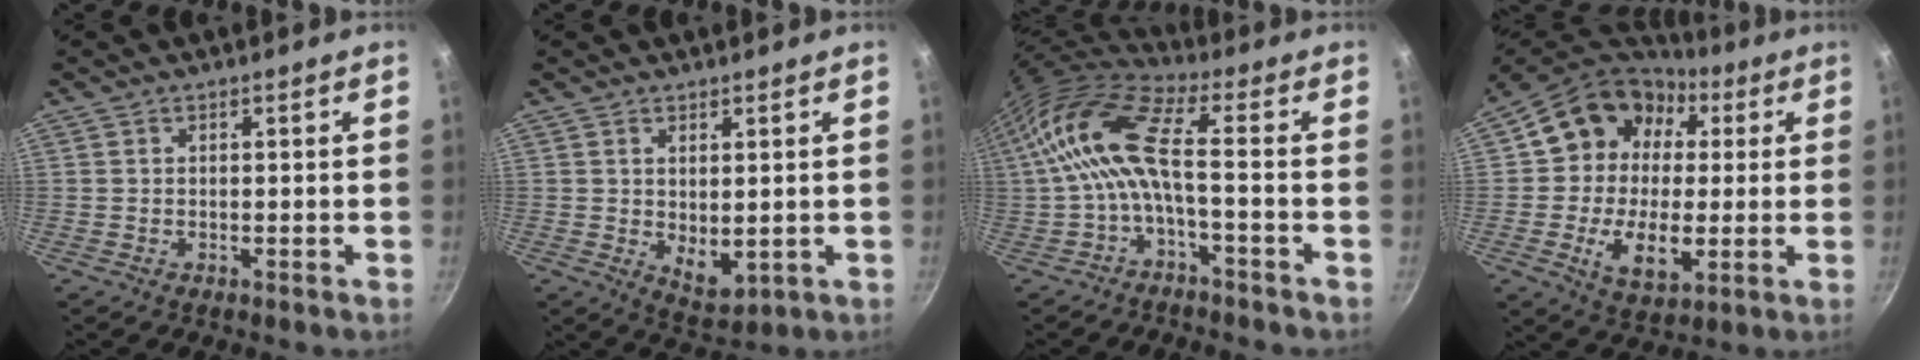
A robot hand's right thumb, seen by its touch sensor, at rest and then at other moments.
{"total": 5.4, "force": [0.6, 3.0, 4.5], "torque": [-0.061, -0.017, 0.021]}
{"total": 13.1, "force": [-1.6, 4.4, 12.2], "torque": [-0.271, 0.036, -0.041]}
{"total": 19.6, "force": [2.5, 14.9, 12.4], "torque": [-0.183, 0.019, 0.037]}